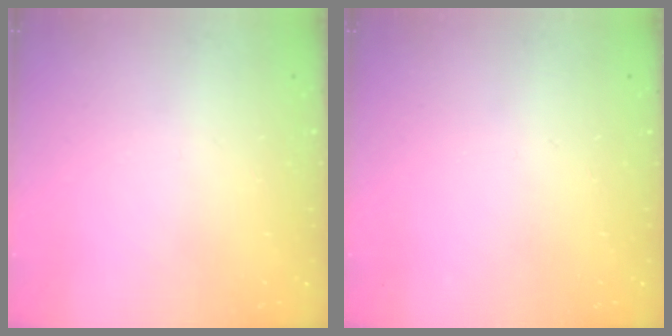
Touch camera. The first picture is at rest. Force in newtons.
{"total": 0.0}